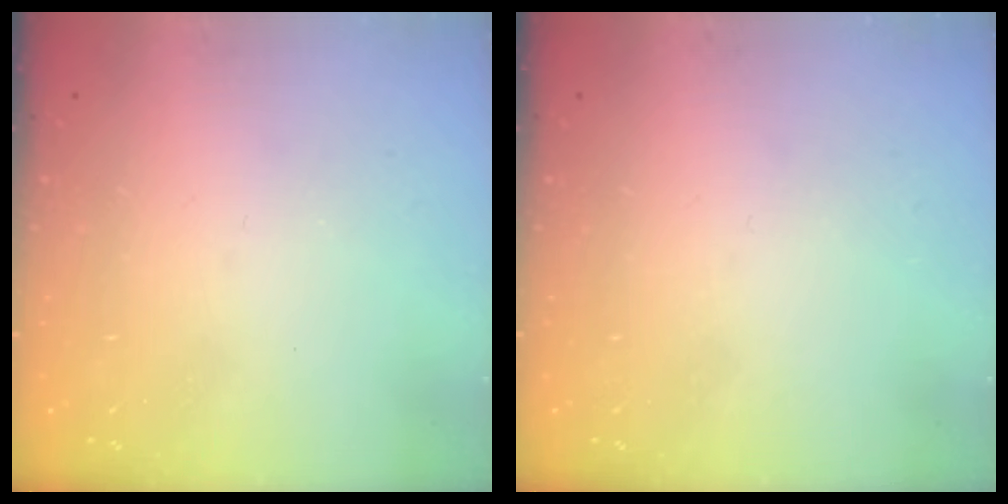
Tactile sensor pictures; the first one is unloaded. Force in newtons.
{"total": 0.0}